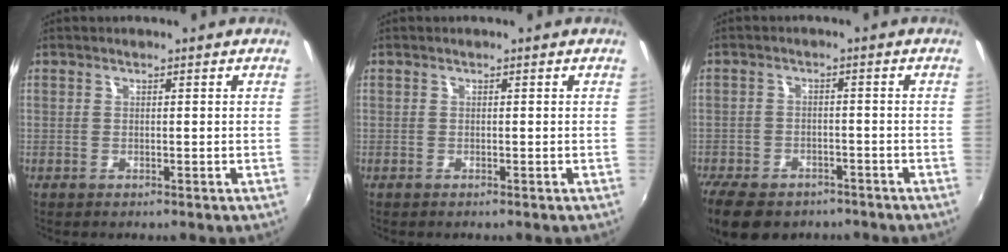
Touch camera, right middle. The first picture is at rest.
{"total": 0.0}
{"total": 12.3, "force": [-9.1, 6.1, 5.6], "torque": [-0.139, -0.022, -0.146]}